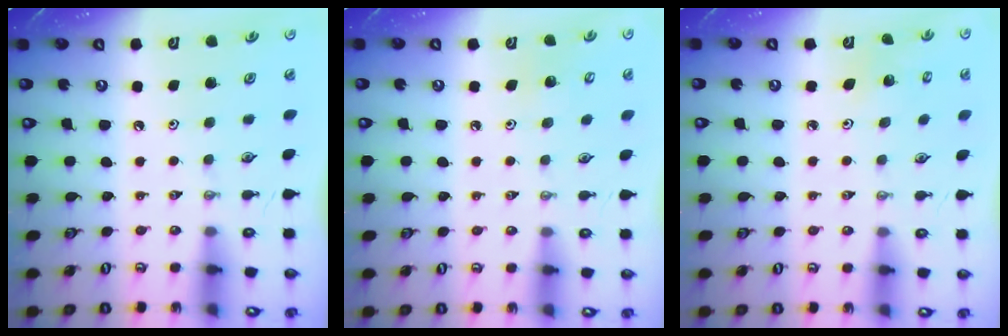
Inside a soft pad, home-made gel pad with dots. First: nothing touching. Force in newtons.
{"total": 4.2, "press": 4.2, "slide": 0.4}
{"total": 2.5, "press": 2.5, "slide": 0.2}